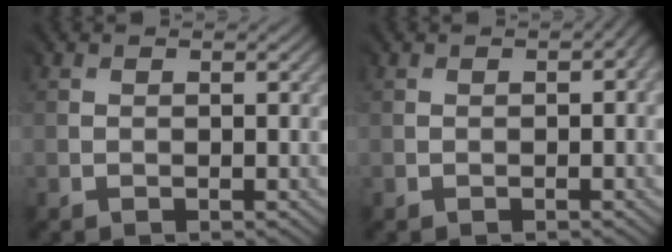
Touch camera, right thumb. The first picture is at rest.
{"total": 1.4, "force": [-0.3, 0.8, 1.0], "torque": [-0.009, 0.000, 0.002]}